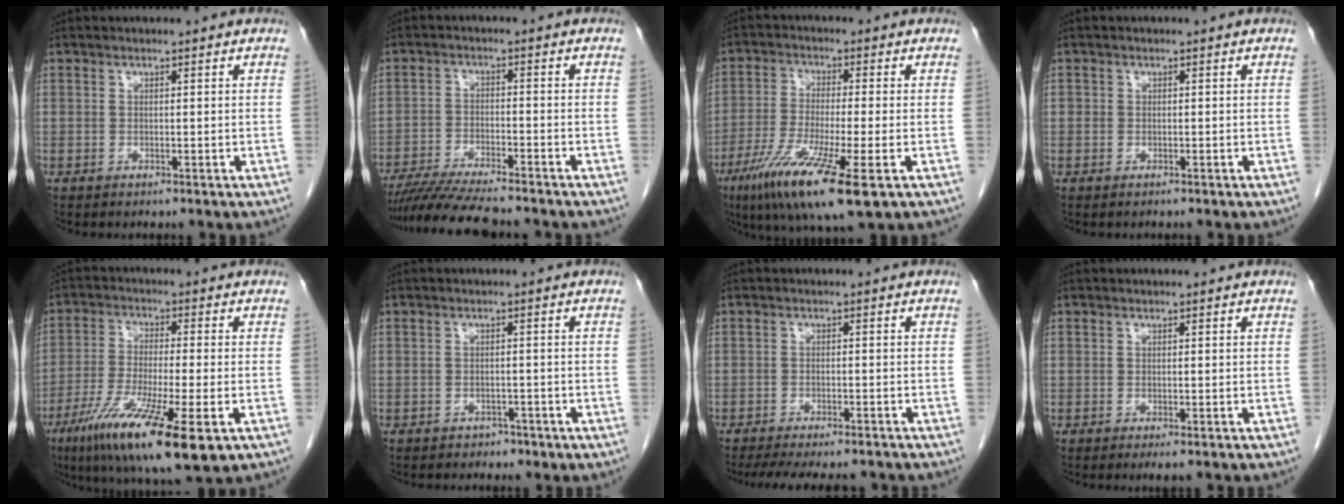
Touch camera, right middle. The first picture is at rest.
{"total": 11.4, "force": [-10.0, 0.6, 5.3], "torque": [-0.083, -0.025, -0.163]}
{"total": 13.3, "force": [-6.6, 0.9, 11.6], "torque": [-0.223, -0.037, -0.112]}
{"total": 0.6, "force": [-0.4, 0.5, 0.0], "torque": [0.001, 0.005, -0.008]}
{"total": 15.7, "force": [-7.8, 1.8, 13.5], "torque": [-0.236, -0.038, -0.130]}
{"total": 0.8, "force": [-0.4, 0.4, 0.6], "torque": [-0.012, -0.001, -0.003]}
{"total": 11.2, "force": [-9.7, 2.5, 4.9], "torque": [-0.076, -0.007, -0.130]}
{"total": 1.4, "force": [-0.9, 0.2, 1.0], "torque": [-0.014, -0.005, -0.012]}